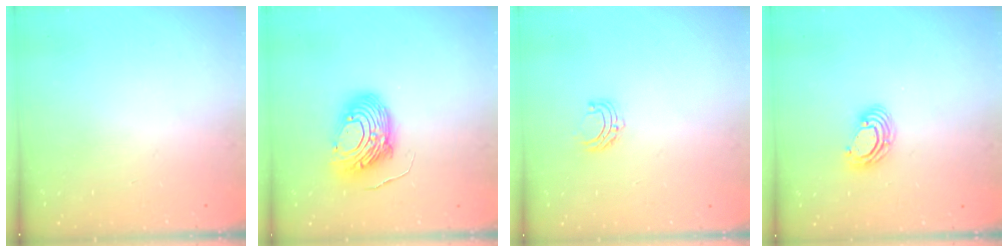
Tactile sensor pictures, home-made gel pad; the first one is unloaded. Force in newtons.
{"total": 12.2, "press": 12.1, "slide": 0.9}
{"total": 5.3, "press": 5.3, "slide": 0.5}
{"total": 8.2, "press": 8.1, "slide": 1.4}